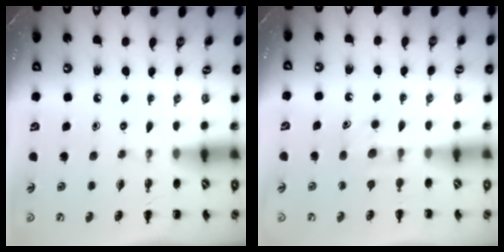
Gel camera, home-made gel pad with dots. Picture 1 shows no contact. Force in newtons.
{"total": 4.7, "press": 4.5, "slide": 1.1}